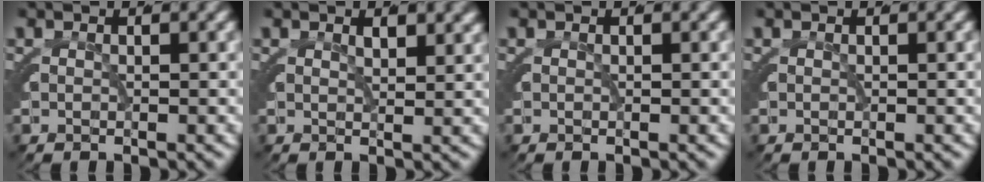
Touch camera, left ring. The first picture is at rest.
{"total": 1.3, "force": [0.6, -1.1, 0.2], "torque": [0.003, 0.000, 0.012]}
{"total": 0.0}
{"total": 0.0}